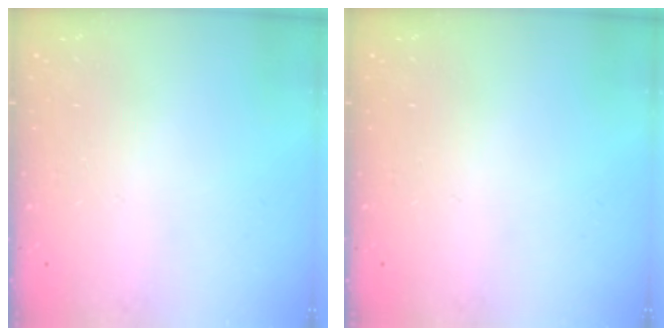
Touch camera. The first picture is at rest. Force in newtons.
{"total": 0.0}